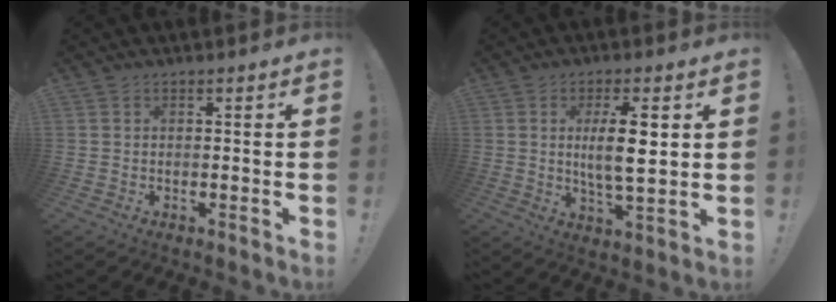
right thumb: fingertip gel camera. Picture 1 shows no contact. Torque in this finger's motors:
{"motor_torque": [-0.23, 1.02, 1.19, 0.06, 0.22]}